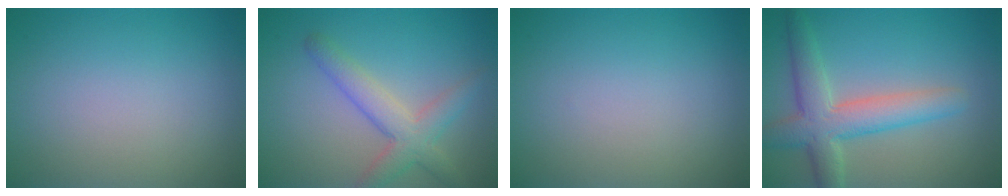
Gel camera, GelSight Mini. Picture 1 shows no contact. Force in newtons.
{"total": 4.0, "press": 4.0, "slide": 0.2}
{"total": 0.0}
{"total": 5.4, "press": 5.4, "slide": 0.2}